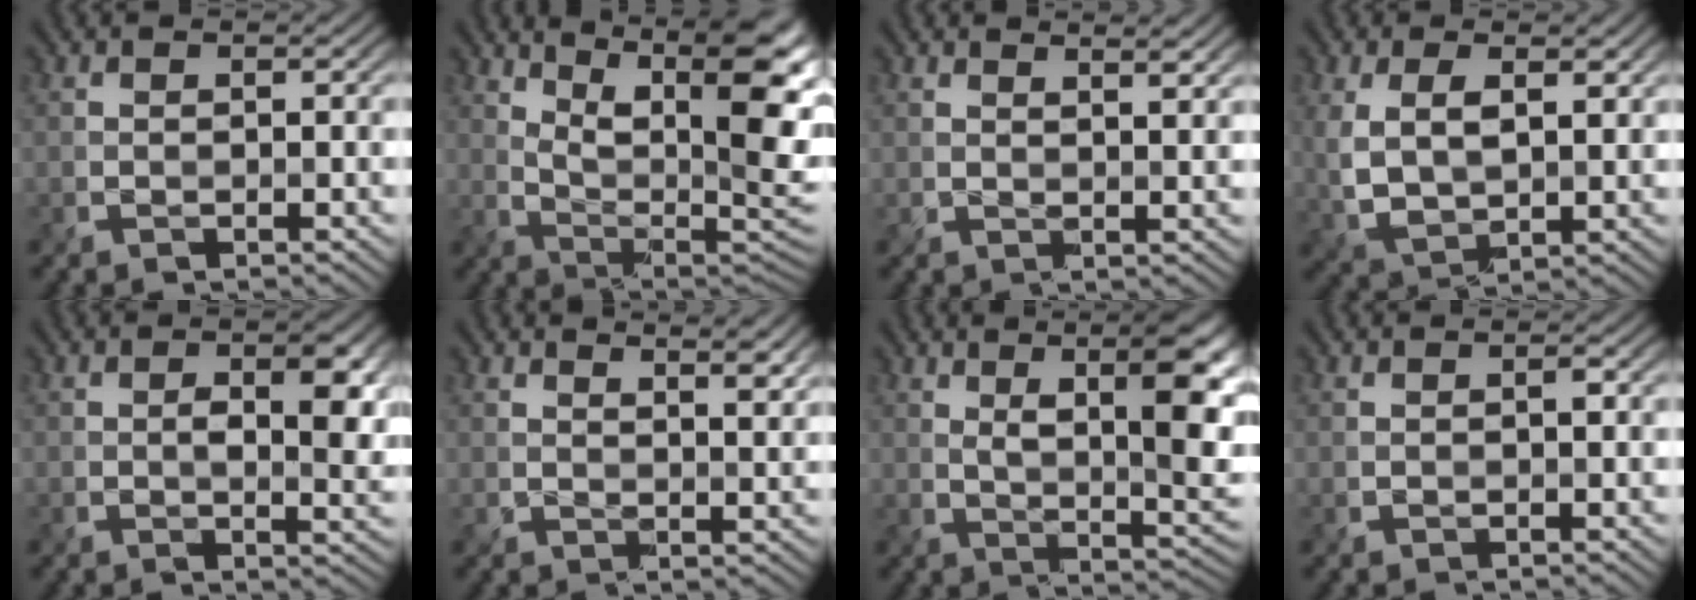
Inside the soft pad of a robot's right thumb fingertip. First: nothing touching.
{"total": 14.6, "force": [6.2, 5.8, 11.9], "torque": [-0.171, 0.017, 0.090]}
{"total": 3.1, "force": [2.5, 0.4, 1.8], "torque": [-0.029, -0.005, 0.043]}
{"total": 7.2, "force": [2.1, 4.0, 5.5], "torque": [-0.132, -0.010, 0.043]}
{"total": 5.6, "force": [0.7, 2.7, 4.8], "torque": [-0.068, -0.006, 0.014]}
{"total": 5.3, "force": [4.0, 1.2, 3.2], "torque": [-0.047, -0.002, 0.060]}
{"total": 11.4, "force": [4.1, 3.2, 10.1], "torque": [-0.163, 0.001, 0.066]}
{"total": 0.7, "force": [0.1, 0.2, 0.6], "torque": [-0.012, 0.000, 0.002]}